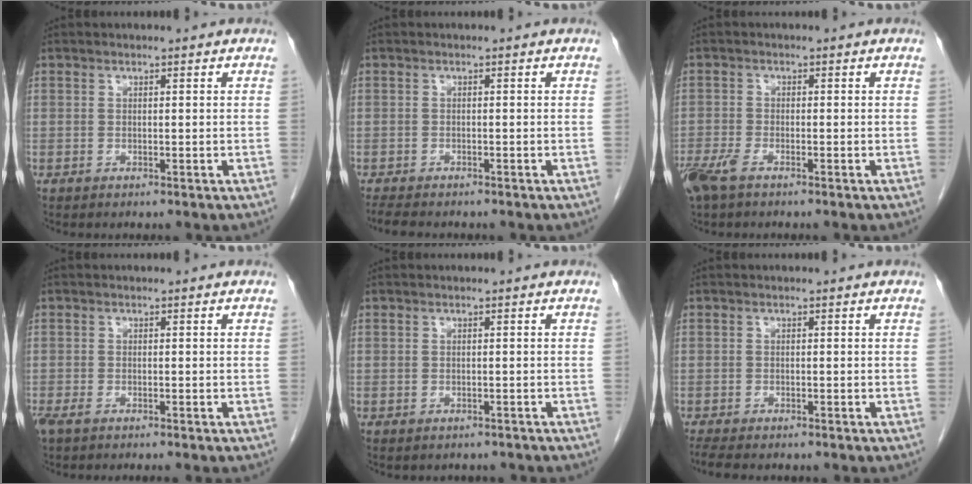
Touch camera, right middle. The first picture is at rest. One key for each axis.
{"total": 4.5, "fx": -3.9, "fy": 1.1, "fz": 2.0, "tx": -0.035, "ty": -0.011, "tz": -0.059}
{"total": 4.2, "fx": -2.9, "fy": 1.2, "fz": 2.8, "tx": -0.065, "ty": -0.008, "tz": -0.056}
{"total": 2.3, "fx": -1.7, "fy": 0.6, "fz": 1.5, "tx": -0.030, "ty": -0.007, "tz": -0.028}
{"total": 2.0, "fx": -1.8, "fy": 0.9, "fz": 0.2, "tx": -0.008, "ty": 0.000, "tz": -0.021}
{"total": 4.0, "fx": -3.4, "fy": 0.9, "fz": 2.0, "tx": -0.034, "ty": -0.012, "tz": -0.052}